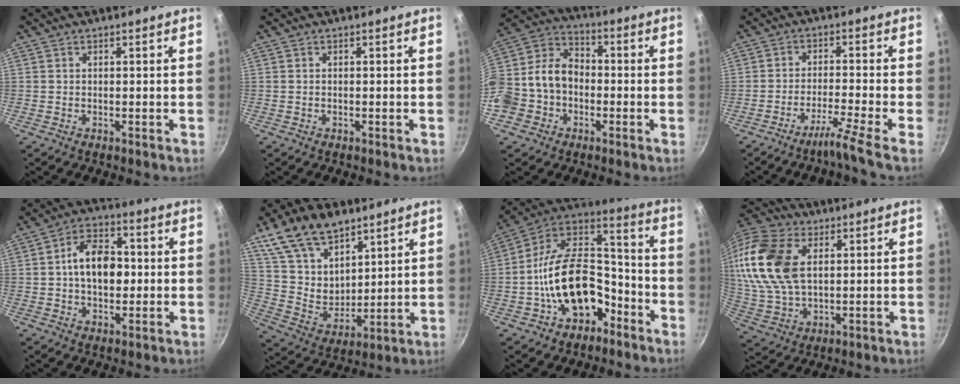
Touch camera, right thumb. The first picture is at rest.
{"total": 0.0}
{"total": 17.0, "force": [-4.1, 13.5, 9.5], "torque": [-0.178, 0.067, -0.085]}
{"total": 6.4, "force": [-4.4, -1.5, 4.4], "torque": [-0.090, 0.023, -0.080]}
{"total": 11.1, "force": [0.3, 7.3, 8.4], "torque": [-0.104, 0.019, -0.006]}
{"total": 17.8, "force": [11.1, 10.3, 9.3], "torque": [-0.141, -0.054, 0.219]}
{"total": 20.1, "force": [-7.3, 12.8, 13.6], "torque": [-0.199, 0.081, -0.124]}
{"total": 22.1, "force": [6.1, 14.3, 15.7], "torque": [-0.336, 0.005, 0.117]}